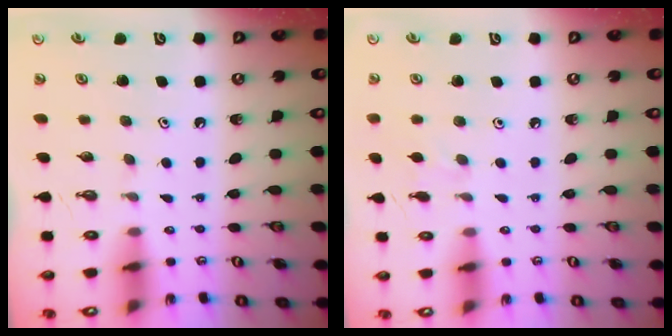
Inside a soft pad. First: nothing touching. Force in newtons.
{"total": 3.8, "press": 3.7, "slide": 0.7}